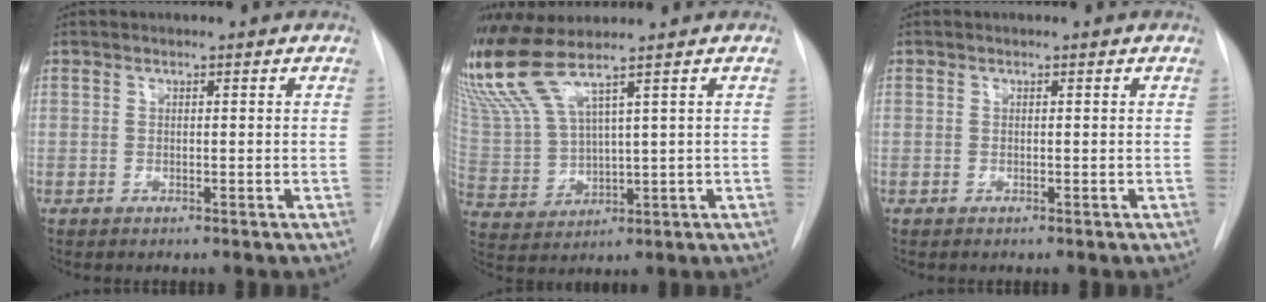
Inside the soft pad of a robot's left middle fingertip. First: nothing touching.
{"total": 9.0, "force": [7.0, -0.3, 5.5], "torque": [-0.138, -0.005, 0.157]}
{"total": 0.0}